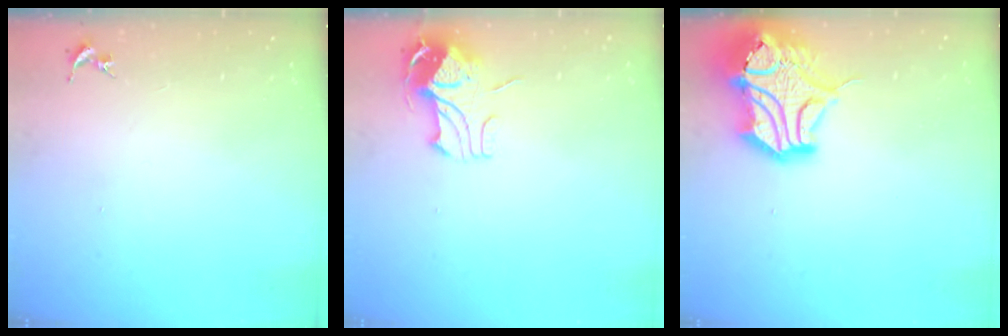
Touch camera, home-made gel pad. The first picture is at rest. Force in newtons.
{"total": 10.0, "press": 9.9, "slide": 0.6}
{"total": 19.2, "press": 19.0, "slide": 3.0}